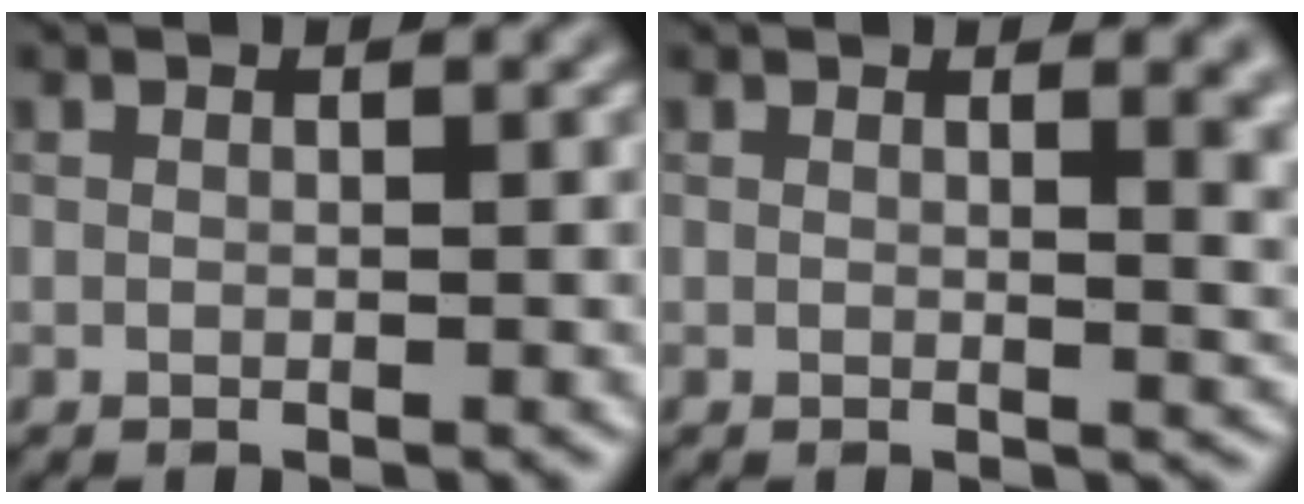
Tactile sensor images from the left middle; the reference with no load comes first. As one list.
[{"total": 4.2, "force": [1.5, 1.7, 3.5], "torque": [-0.024, 0.001, 0.020]}]